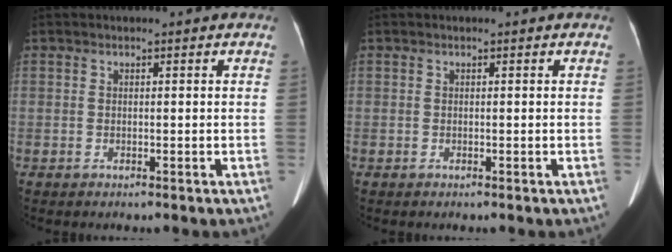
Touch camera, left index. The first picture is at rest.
{"total": 0.0}